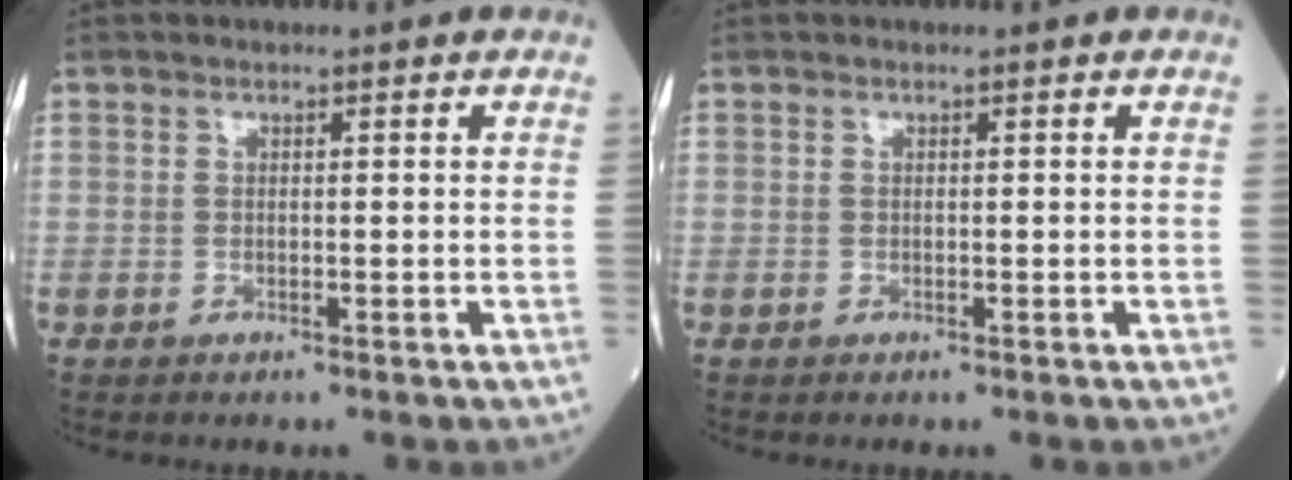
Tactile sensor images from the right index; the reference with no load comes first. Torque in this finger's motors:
{"motor_torque": [0.00, 0.00, 0.00, -0.01]}